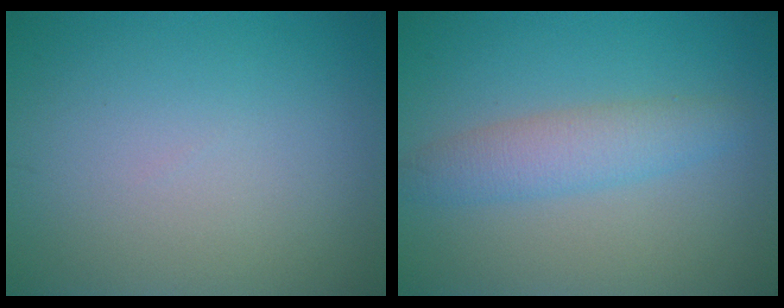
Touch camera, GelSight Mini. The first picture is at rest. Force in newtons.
{"total": 3.3, "press": 3.3, "slide": 0.1}